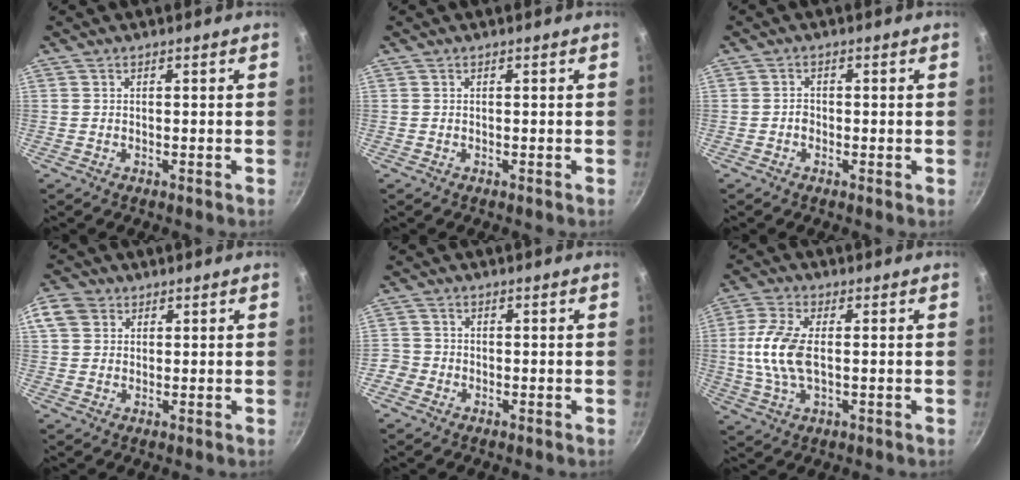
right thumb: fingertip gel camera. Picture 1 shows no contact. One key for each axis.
{"total": 0.0}
{"total": 1.4, "fx": -0.4, "fy": 1.1, "fz": 0.7, "tx": -0.010, "ty": 0.006, "tz": -0.011}
{"total": 5.6, "fx": 2.0, "fy": 4.5, "fz": 2.6, "tx": -0.040, "ty": 0.001, "tz": 0.027}
{"total": 2.7, "fx": -1.3, "fy": 2.3, "fz": 0.4, "tx": 0.000, "ty": 0.014, "tz": -0.027}
{"total": 10.0, "fx": 0.1, "fy": 4.9, "fz": 8.6, "tx": -0.184, "ty": 0.006, "tz": -0.004}